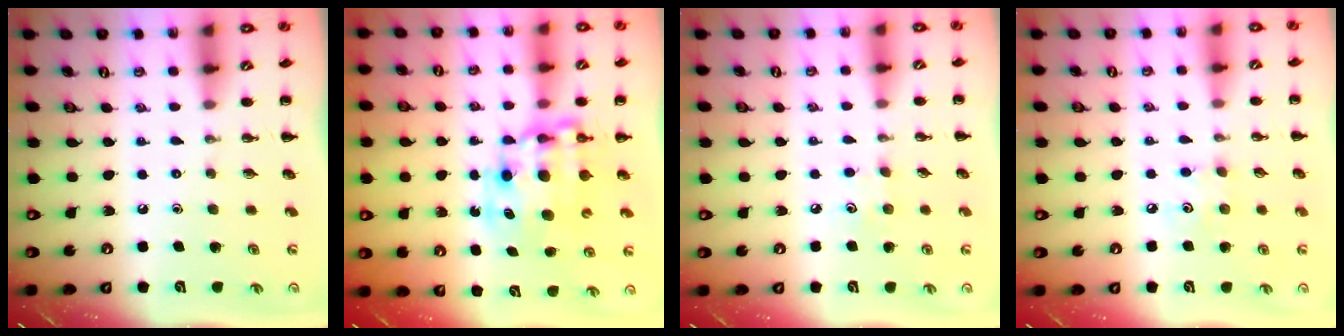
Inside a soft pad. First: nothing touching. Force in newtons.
{"total": 10.8, "press": 10.5, "slide": 2.5}
{"total": 5.1, "press": 4.8, "slide": 1.5}
{"total": 4.2, "press": 4.1, "slide": 0.9}